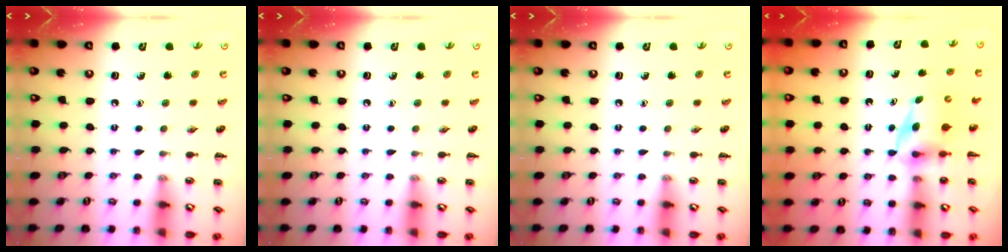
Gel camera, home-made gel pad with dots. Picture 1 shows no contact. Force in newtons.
{"total": 0.0}
{"total": 0.0}
{"total": 5.2, "press": 5.2, "slide": 0.4}